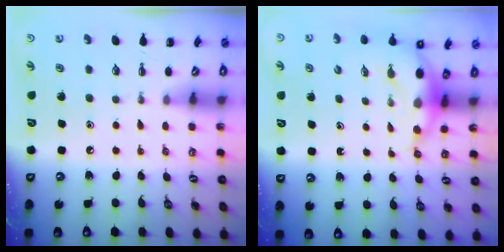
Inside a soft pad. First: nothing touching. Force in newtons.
{"total": 5.9, "press": 5.7, "slide": 1.6}